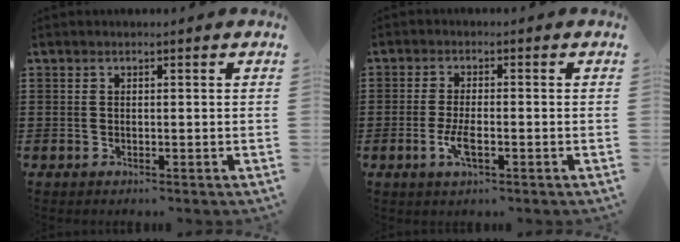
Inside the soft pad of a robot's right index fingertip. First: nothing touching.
{"total": 3.8, "force": [-1.3, 1.1, 3.4], "torque": [-0.076, -0.004, -0.030]}